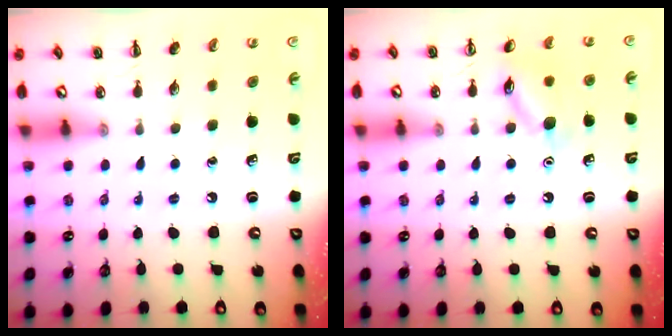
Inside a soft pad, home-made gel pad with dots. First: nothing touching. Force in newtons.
{"total": 10.6, "press": 10.6, "slide": 0.5}